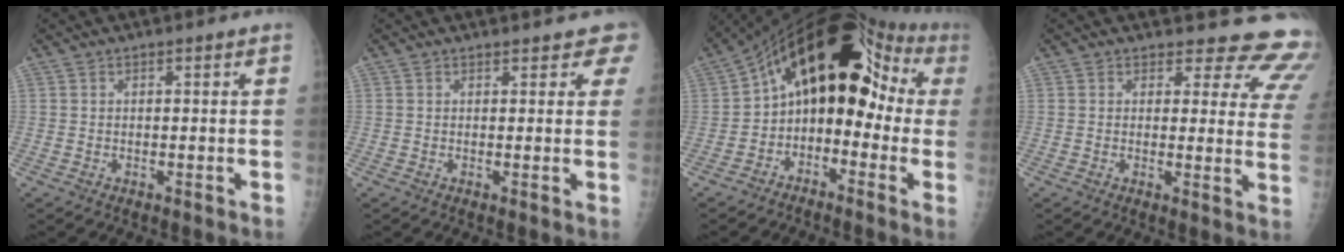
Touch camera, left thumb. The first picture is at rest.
{"total": 3.1, "force": [2.7, 1.5, 0.7], "torque": [0.026, -0.008, 0.013]}
{"total": 17.7, "force": [1.1, 11.0, 13.9], "torque": [-0.154, 0.077, 0.006]}
{"total": 13.0, "force": [12.0, 4.6, 1.8], "torque": [0.029, -0.102, 0.098]}